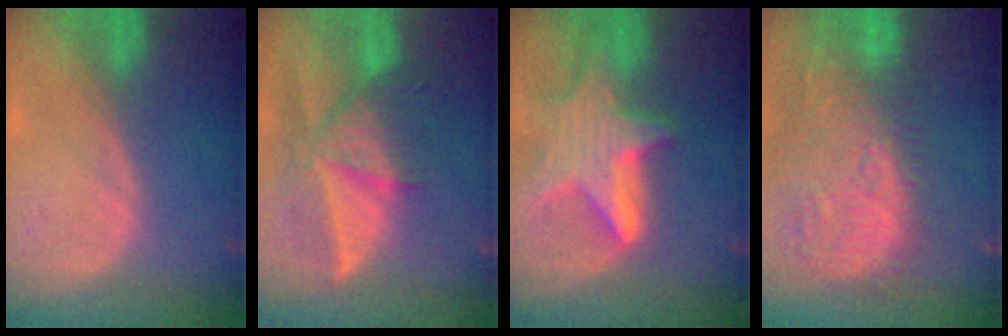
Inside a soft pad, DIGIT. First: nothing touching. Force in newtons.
{"total": 9.2, "press": 8.3, "slide": 4.0}
{"total": 9.1, "press": 9.1, "slide": 0.8}
{"total": 15.7, "press": 13.1, "slide": 8.6}